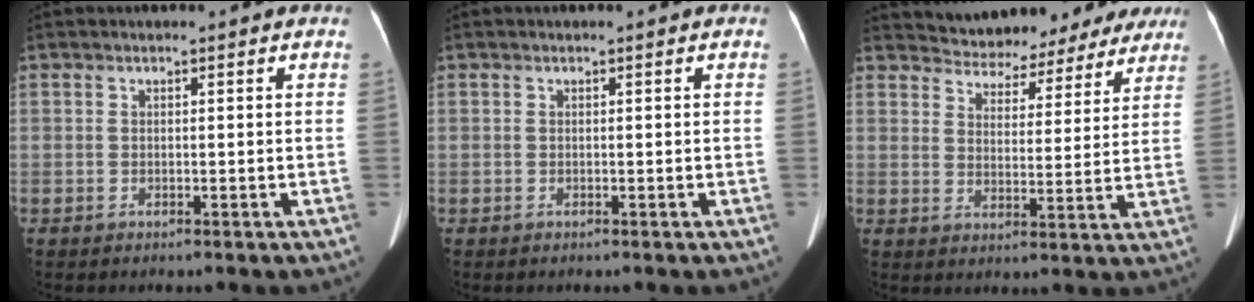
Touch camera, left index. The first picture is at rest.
{"total": 0.0}
{"total": 17.4, "force": [16.1, 5.9, 3.1], "torque": [-0.030, -0.007, 0.194]}